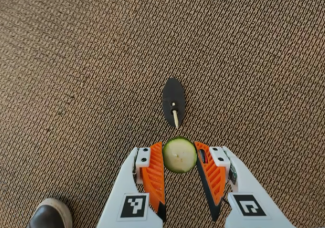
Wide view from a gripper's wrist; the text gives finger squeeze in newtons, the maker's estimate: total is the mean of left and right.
{"total": 6.3, "left": 6.0, "right": 6.5}